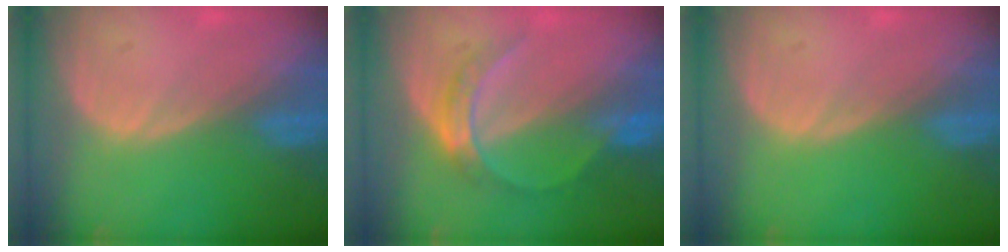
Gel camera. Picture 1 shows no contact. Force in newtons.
{"total": 5.0, "press": 4.9, "slide": 1.1}
{"total": 0.0}